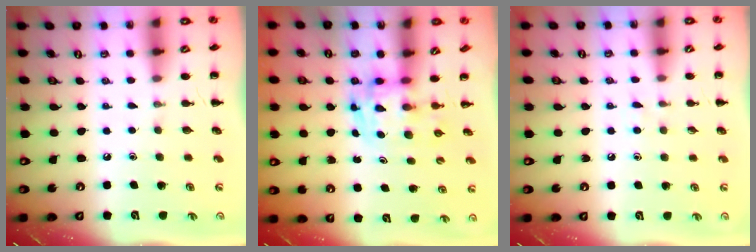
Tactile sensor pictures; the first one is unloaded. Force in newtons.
{"total": 3.4, "press": 3.3, "slide": 0.6}
{"total": 4.7, "press": 4.3, "slide": 1.9}